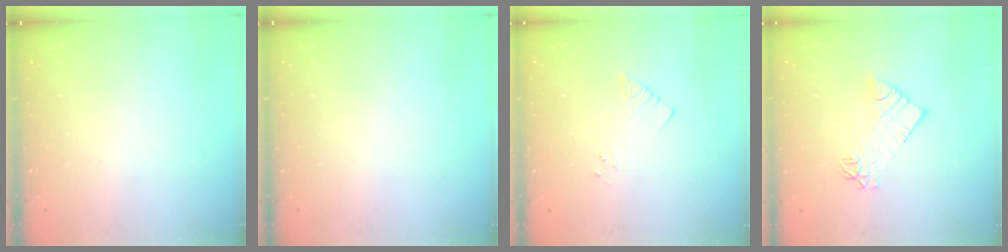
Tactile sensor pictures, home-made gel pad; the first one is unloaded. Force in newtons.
{"total": 0.0}
{"total": 5.3, "press": 5.2, "slide": 0.6}
{"total": 9.4, "press": 9.4, "slide": 0.7}